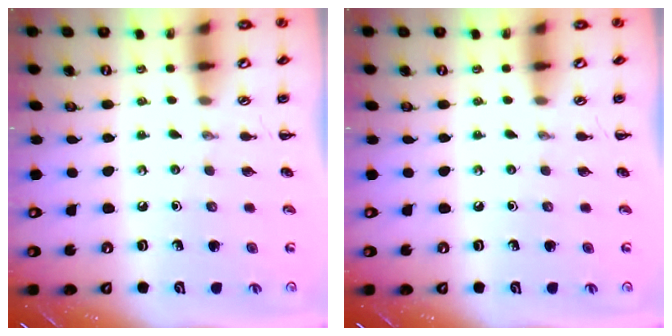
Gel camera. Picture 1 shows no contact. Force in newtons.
{"total": 0.0}